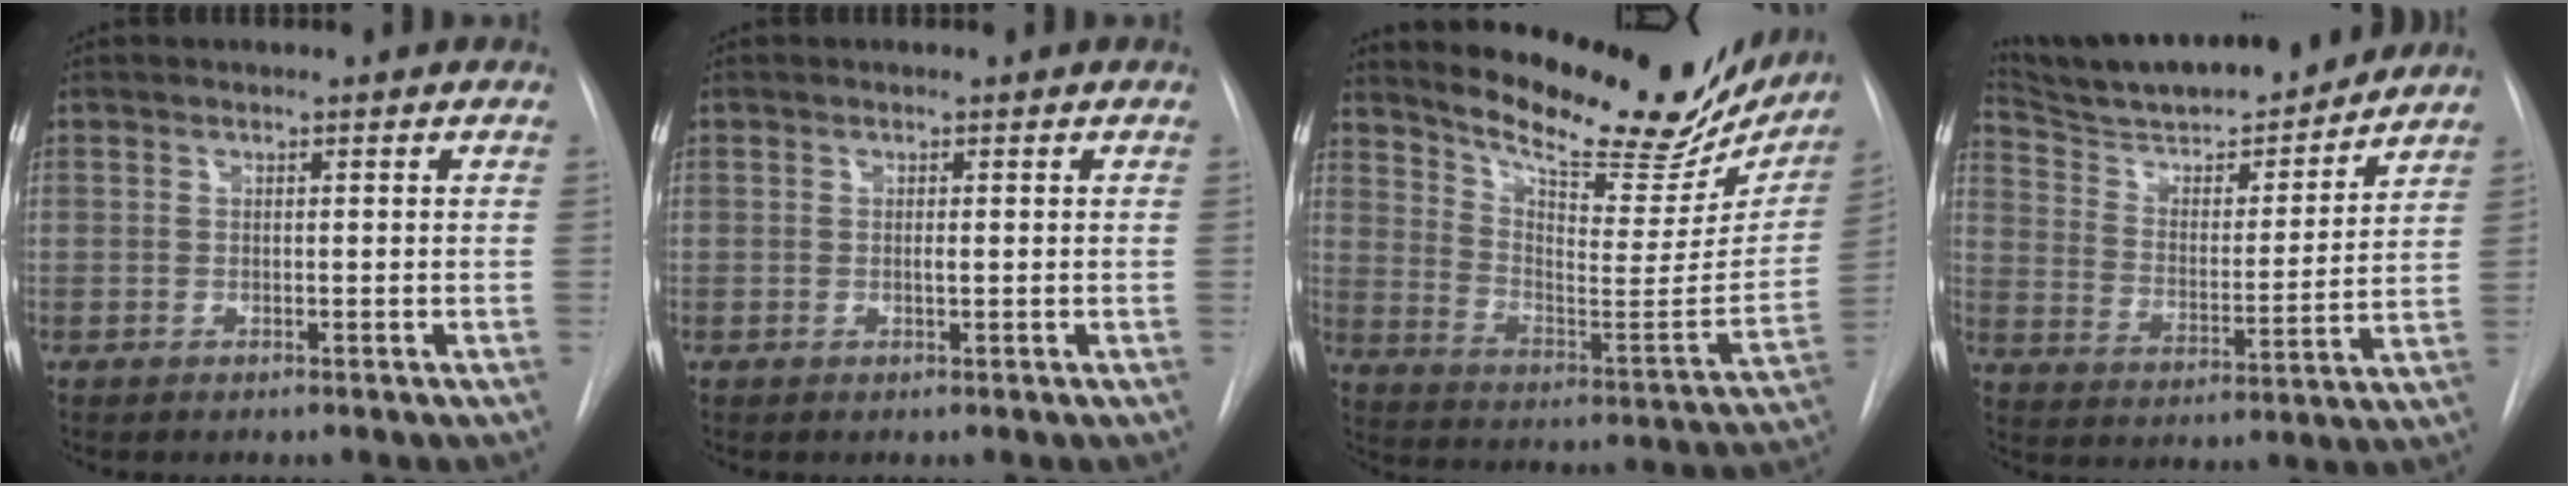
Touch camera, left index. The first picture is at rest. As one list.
[{"total": 0.5, "force": [-0.4, -0.1, 0.4], "torque": [-0.010, -0.007, -0.006]}, {"total": 23.6, "force": [20.2, 6.6, 10.2], "torque": [-0.152, -0.052, 0.275]}, {"total": 19.2, "force": [17.5, 2.9, 7.3], "torque": [-0.119, -0.009, 0.273]}]